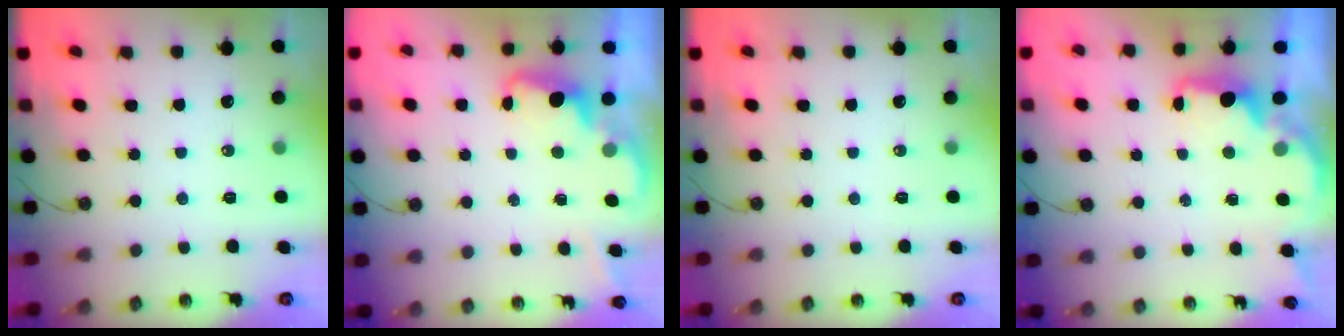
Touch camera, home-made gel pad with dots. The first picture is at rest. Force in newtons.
{"total": 2.2, "press": 2.2, "slide": 0.5}
{"total": 0.0}
{"total": 2.5, "press": 2.3, "slide": 0.8}